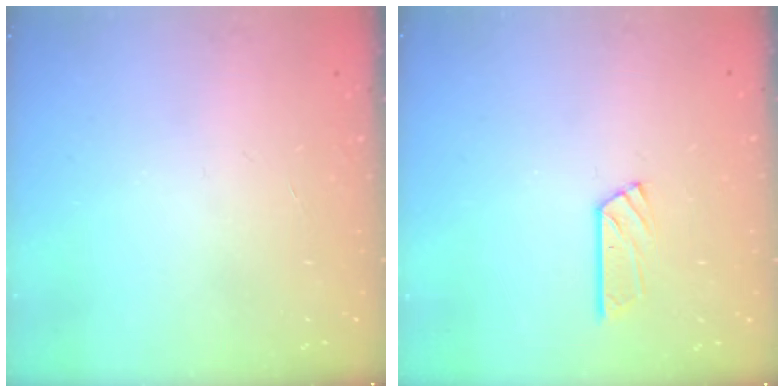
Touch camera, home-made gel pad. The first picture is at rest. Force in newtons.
{"total": 6.3, "press": 6.3, "slide": 0.3}